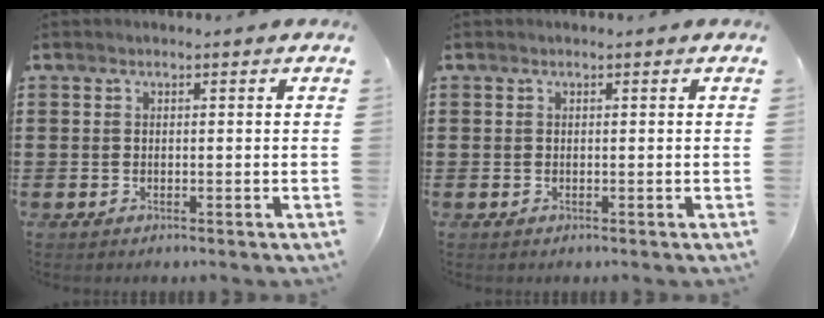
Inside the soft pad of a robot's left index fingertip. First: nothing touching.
{"total": 0.0}